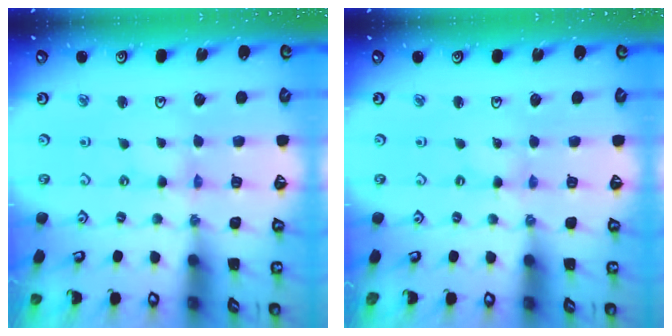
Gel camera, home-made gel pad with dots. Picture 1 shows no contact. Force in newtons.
{"total": 0.0}